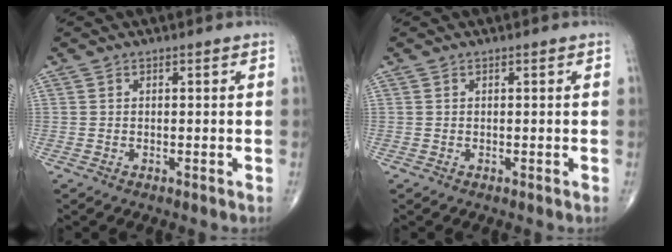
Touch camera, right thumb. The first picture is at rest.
{"total": 0.0}